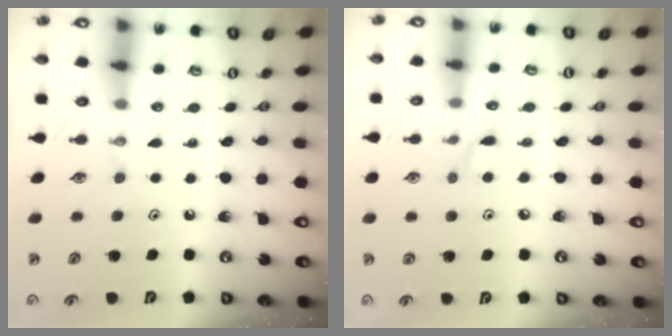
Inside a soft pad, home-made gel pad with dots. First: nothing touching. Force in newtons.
{"total": 5.1, "press": 5.1, "slide": 0.5}